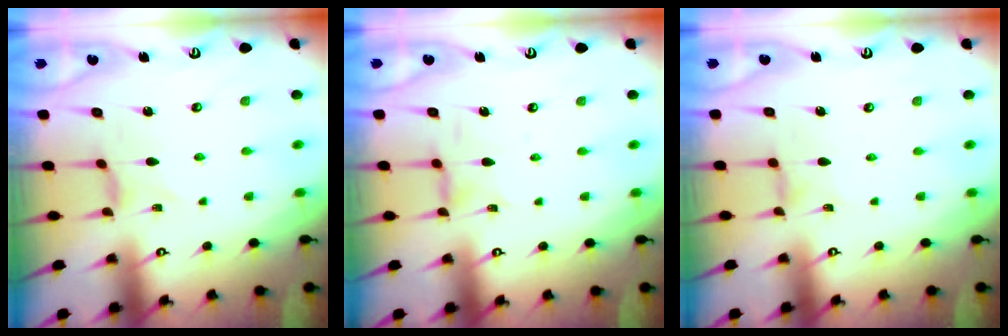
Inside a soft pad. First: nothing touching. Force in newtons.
{"total": 2.5, "press": 2.5, "slide": 0.4}
{"total": 1.4, "press": 1.4, "slide": 0.2}